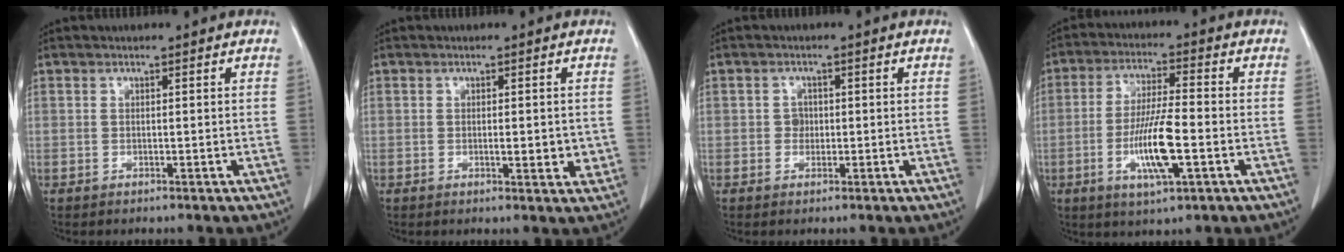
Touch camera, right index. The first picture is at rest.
{"total": 3.1, "force": [-0.2, 1.1, 2.9], "torque": [-0.039, -0.004, -0.003]}
{"total": 1.5, "force": [-0.1, 1.4, 0.7], "torque": [-0.008, 0.004, -0.002]}
{"total": 10.1, "force": [-2.9, 1.3, 9.6], "torque": [-0.184, -0.009, -0.053]}